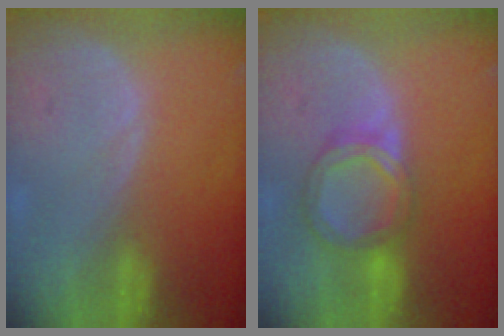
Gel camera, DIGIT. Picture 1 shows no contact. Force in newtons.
{"total": 6.3, "press": 5.7, "slide": 2.5}